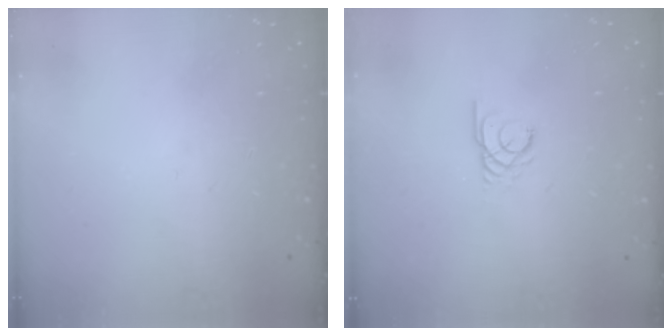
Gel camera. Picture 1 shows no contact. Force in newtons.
{"total": 2.4, "press": 2.4, "slide": 0.3}